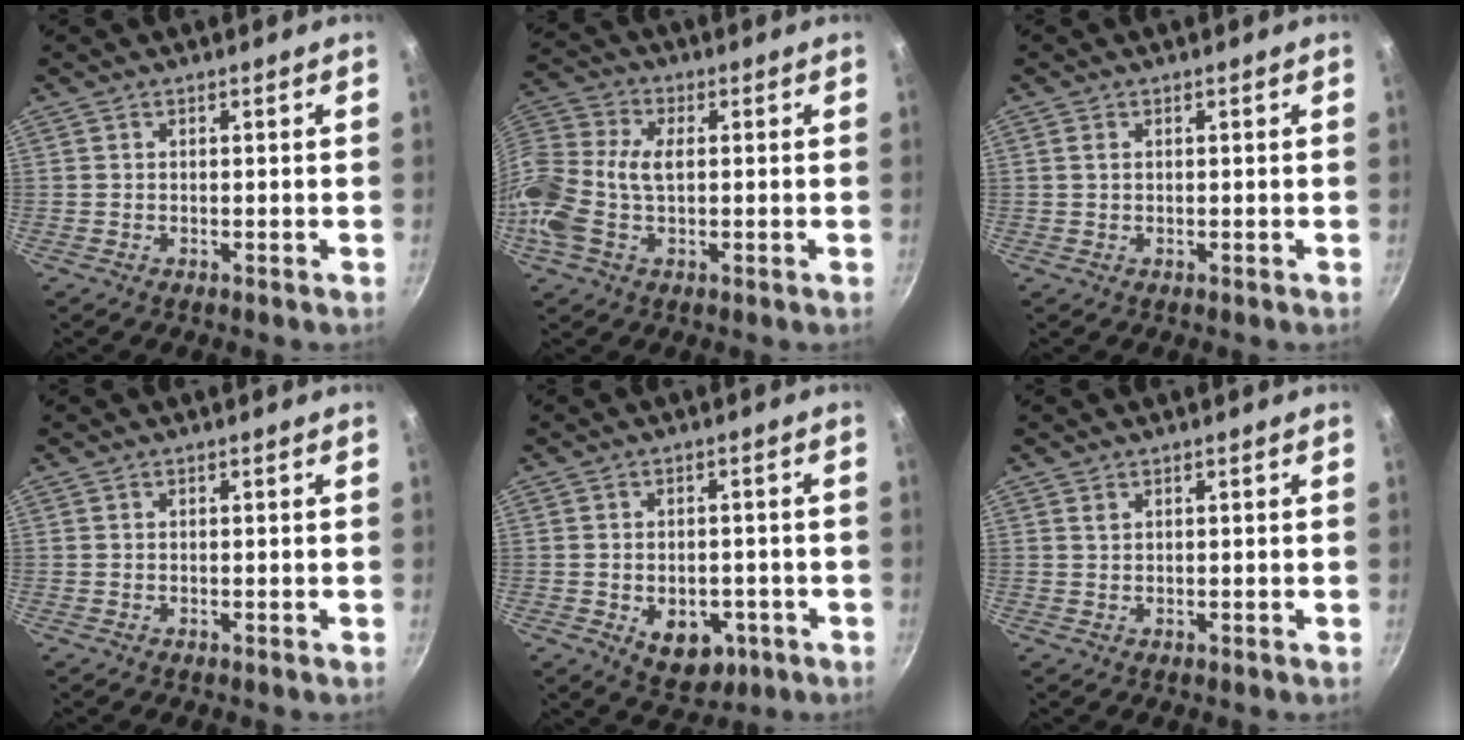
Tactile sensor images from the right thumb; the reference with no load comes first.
{"total": 13.6, "force": [-0.5, 8.4, 10.8], "torque": [-0.234, 0.021, -0.027]}
{"total": 0.9, "force": [0.3, 0.6, 0.6], "torque": [-0.012, 0.002, 0.006]}
{"total": 0.0}
{"total": 8.7, "force": [-2.8, 6.0, 5.7], "torque": [-0.051, 0.006, -0.026]}
{"total": 0.7, "force": [0.5, 0.3, 0.4], "torque": [-0.006, -0.003, 0.011]}